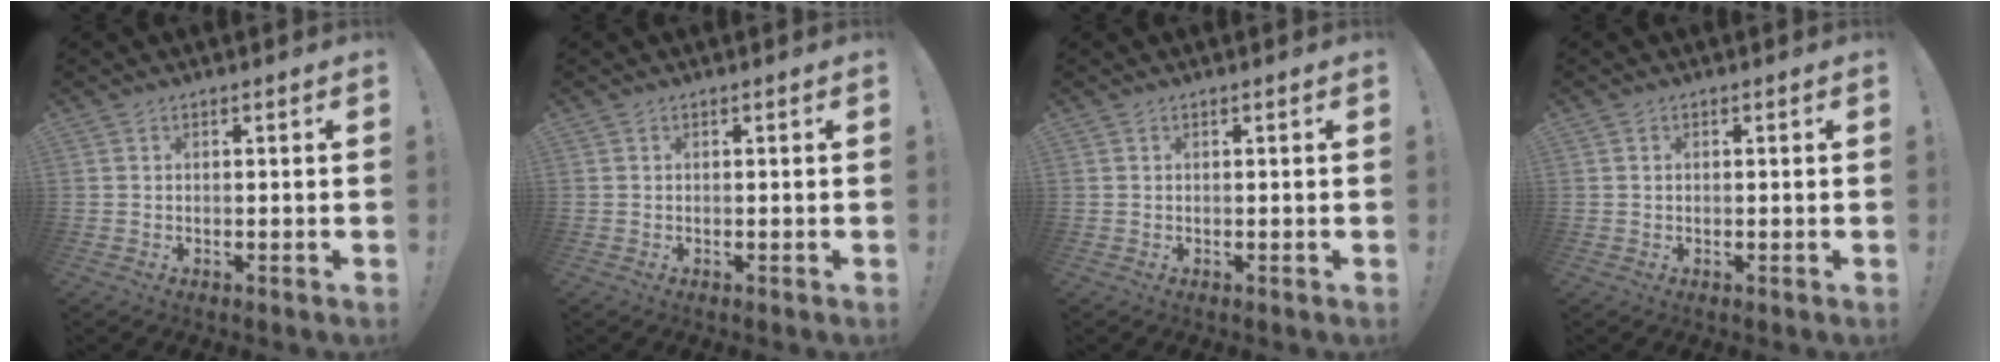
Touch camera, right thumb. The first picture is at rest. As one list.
[{"total": 0.0}, {"total": 0.0}, {"total": 0.5, "force": [0.3, 0.3, 0.3], "torque": [0.000, -0.003, 0.005]}]